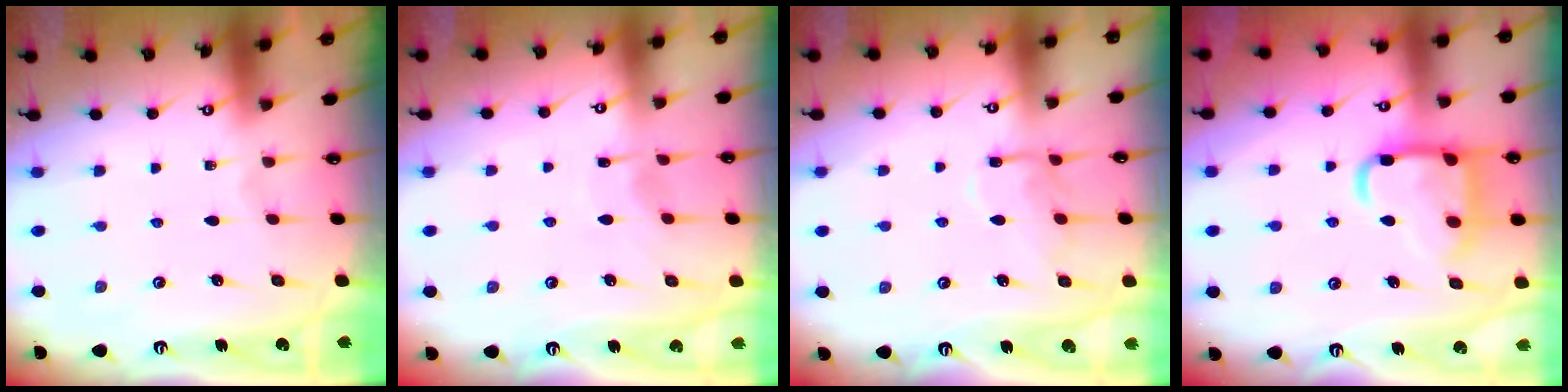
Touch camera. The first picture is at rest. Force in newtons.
{"total": 5.3, "press": 5.3, "slide": 0.5}
{"total": 10.9, "press": 10.8, "slide": 0.8}
{"total": 15.9, "press": 15.8, "slide": 1.3}